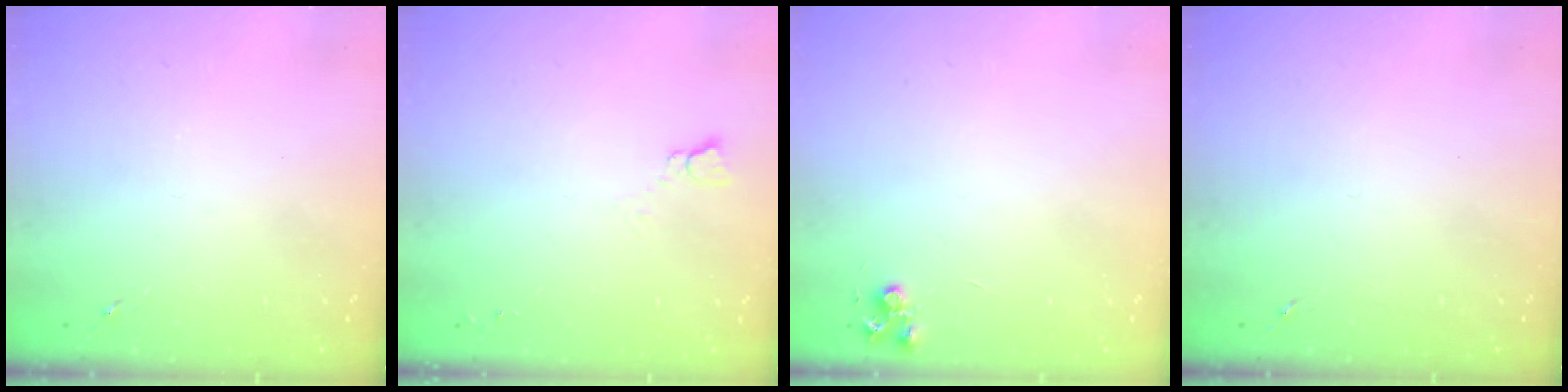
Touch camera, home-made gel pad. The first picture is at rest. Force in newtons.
{"total": 2.7, "press": 2.7, "slide": 0.3}
{"total": 4.6, "press": 4.5, "slide": 0.7}
{"total": 0.0}